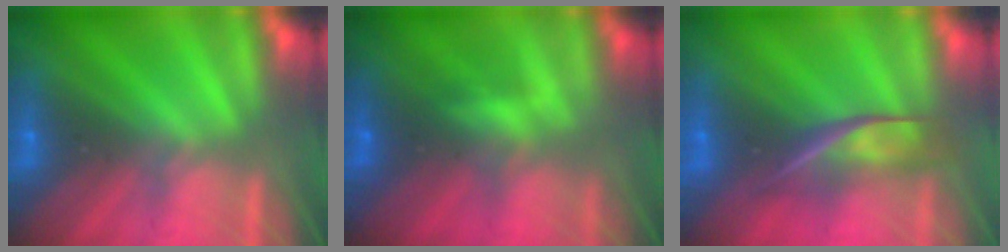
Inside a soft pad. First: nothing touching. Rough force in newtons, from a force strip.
{"total": 4.8}
{"total": 2.4}